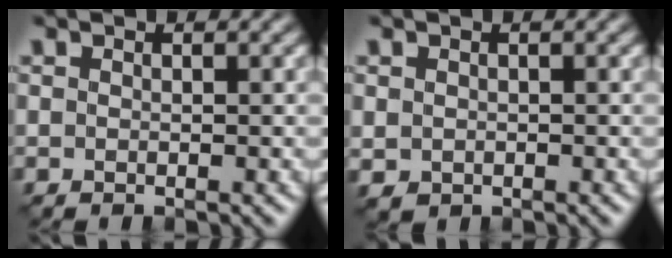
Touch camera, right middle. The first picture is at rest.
{"total": 1.1, "force": [-0.2, 0.9, 0.5], "torque": [-0.015, -0.004, 0.000]}